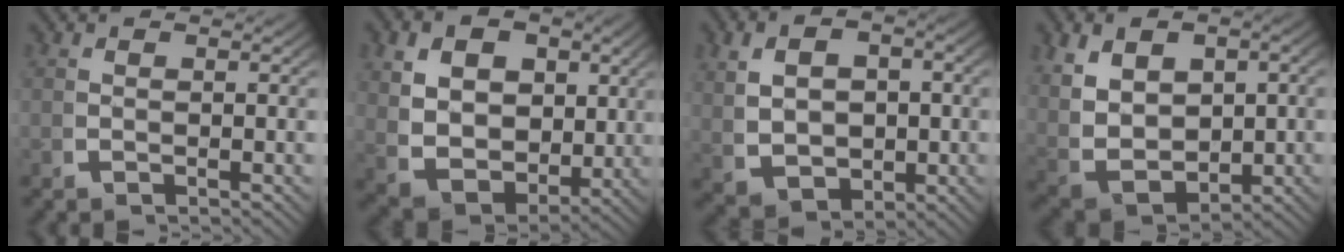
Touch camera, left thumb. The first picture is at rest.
{"total": 10.5, "force": [0.1, 8.1, 6.7], "torque": [-0.150, -0.049, 0.017]}
{"total": 7.8, "force": [0.0, 5.7, 5.3], "torque": [-0.100, -0.027, 0.018]}
{"total": 11.0, "force": [-0.3, 8.2, 7.2], "torque": [-0.172, -0.040, 0.014]}